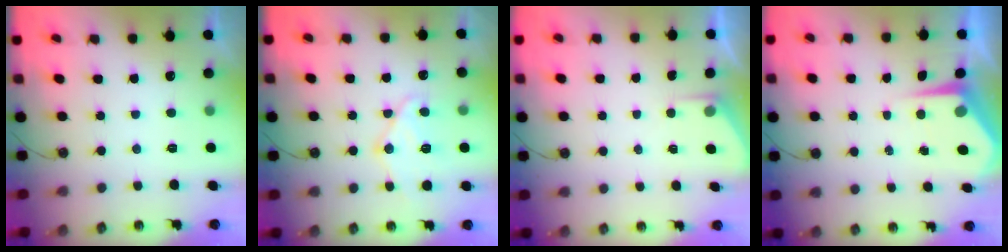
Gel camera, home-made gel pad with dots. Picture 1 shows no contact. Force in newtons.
{"total": 12.0, "press": 11.9, "slide": 1.3}
{"total": 2.3, "press": 2.3, "slide": 0.3}
{"total": 5.6, "press": 5.5, "slide": 0.6}